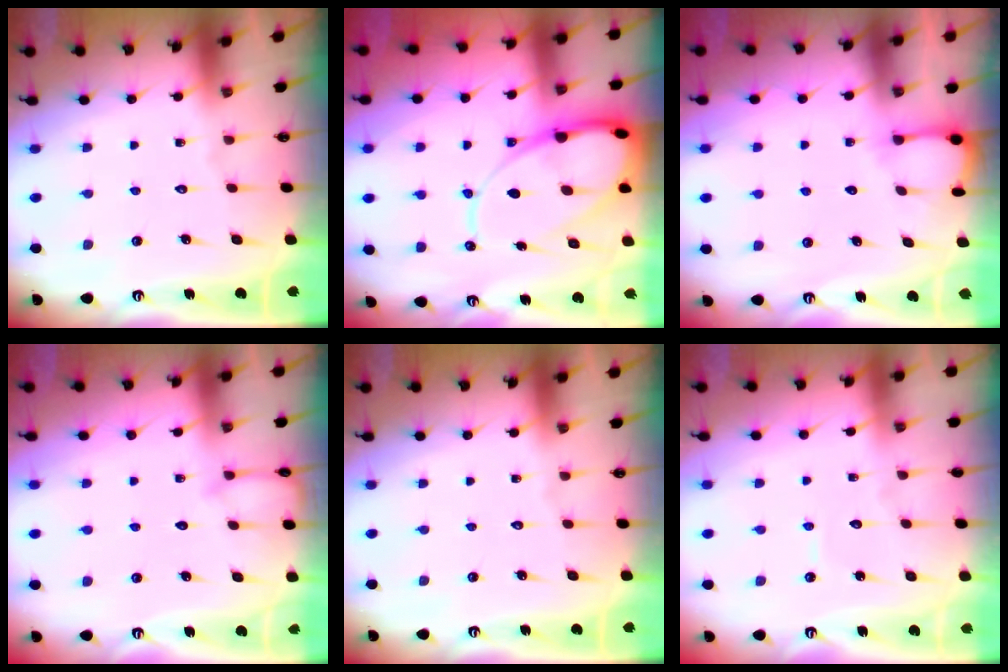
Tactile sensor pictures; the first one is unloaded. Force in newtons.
{"total": 16.3, "press": 16.2, "slide": 1.6}
{"total": 3.9, "press": 3.9, "slide": 0.4}
{"total": 3.3, "press": 3.3, "slide": 0.3}
{"total": 0.0}
{"total": 3.7, "press": 3.7, "slide": 0.4}